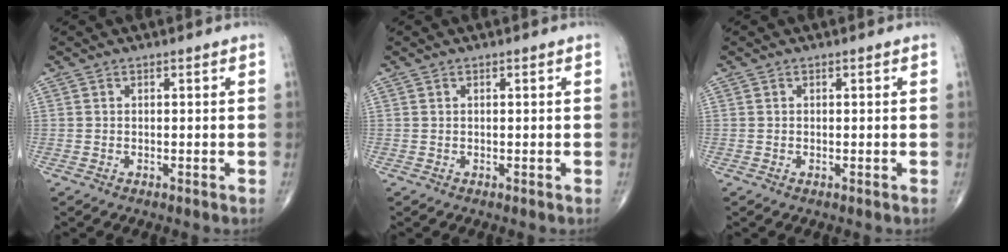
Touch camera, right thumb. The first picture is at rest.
{"total": 0.0}
{"total": 0.0}